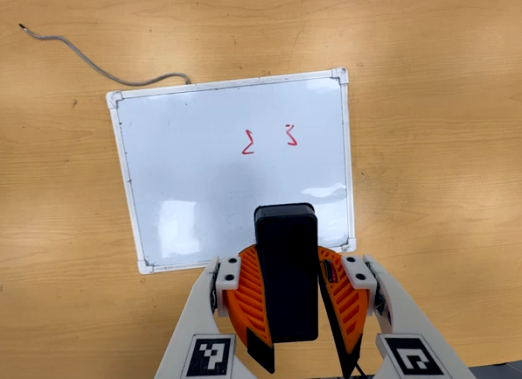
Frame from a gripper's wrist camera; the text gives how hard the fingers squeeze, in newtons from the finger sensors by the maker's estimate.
{"total": 9.7, "left": 9.3, "right": 10.0}